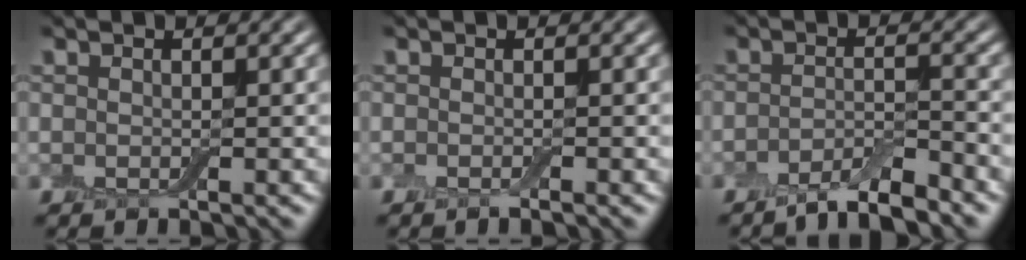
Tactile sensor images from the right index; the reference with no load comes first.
{"total": 0.5, "force": [-0.3, 0.0, 0.4], "torque": [-0.005, -0.001, -0.006]}
{"total": 3.8, "force": [-2.9, 0.6, 2.2], "torque": [-0.036, 0.002, -0.056]}